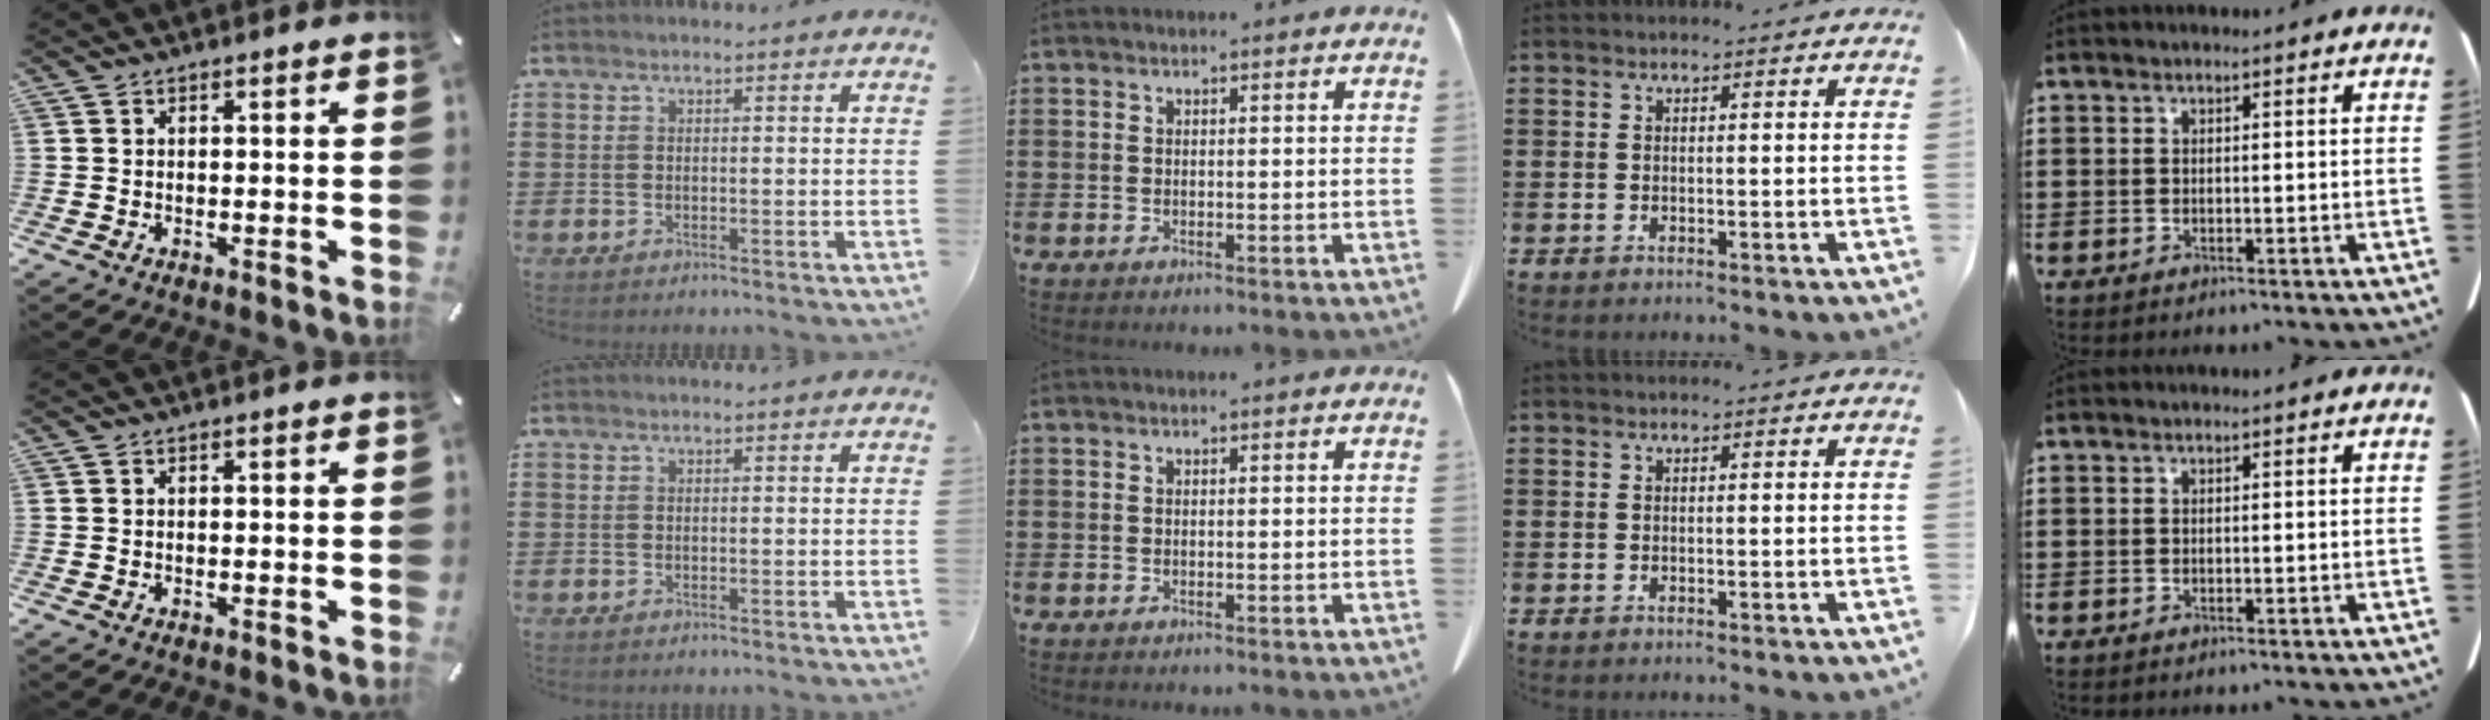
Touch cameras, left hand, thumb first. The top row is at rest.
{}